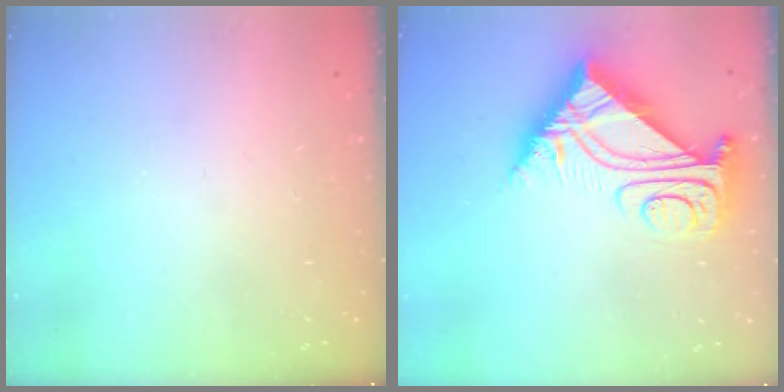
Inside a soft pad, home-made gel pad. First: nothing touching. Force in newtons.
{"total": 10.3, "press": 10.2, "slide": 1.2}